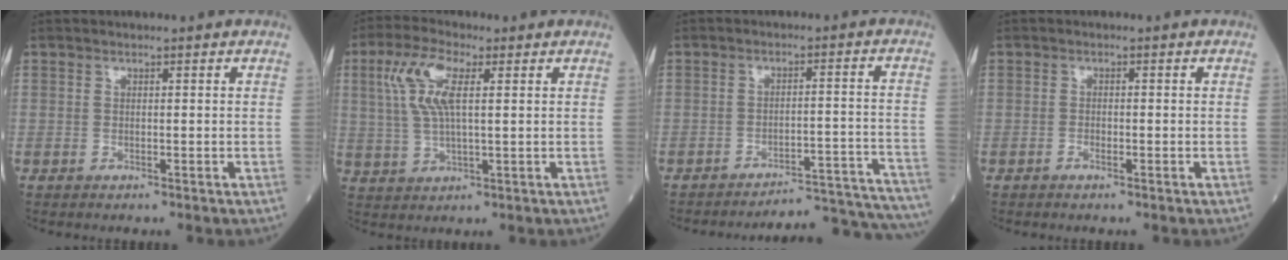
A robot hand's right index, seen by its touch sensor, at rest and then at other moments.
{"total": 8.2, "force": [2.5, 2.3, 7.4], "torque": [-0.168, 0.015, 0.052]}
{"total": 17.1, "force": [-17.0, -0.8, 1.5], "torque": [0.024, 0.019, -0.213]}
{"total": 0.9, "force": [-0.5, 0.4, 0.6], "torque": [-0.011, 0.001, -0.008]}